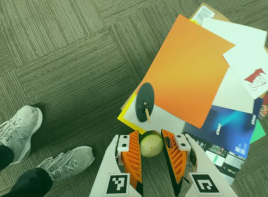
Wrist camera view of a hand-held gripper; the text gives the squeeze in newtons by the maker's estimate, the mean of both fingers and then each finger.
{"total": 10.7, "left": 11.5, "right": 9.9}